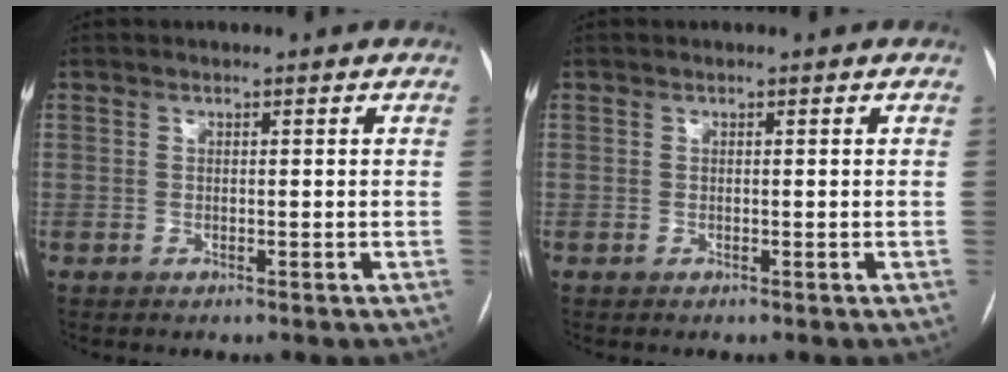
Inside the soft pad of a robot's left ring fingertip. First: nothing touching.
{"total": 0.0}